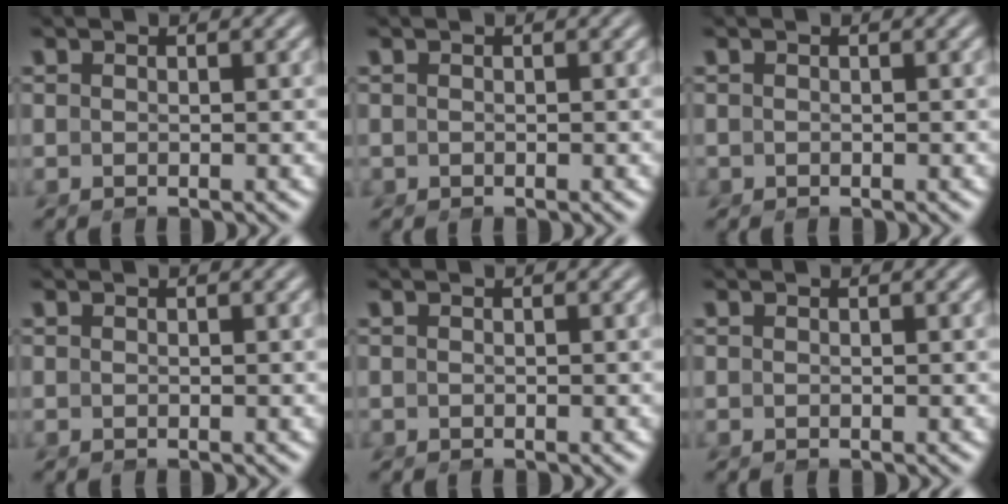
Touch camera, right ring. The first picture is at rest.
{"total": 0.9, "force": [-0.3, 0.8, 0.0], "torque": [-0.006, -0.009, -0.004]}
{"total": 1.0, "force": [-0.5, 0.9, 0.0], "torque": [-0.007, -0.010, -0.007]}
{"total": 0.0}
{"total": 0.6, "force": [-0.2, 0.5, 0.0], "torque": [-0.004, -0.008, -0.003]}
{"total": 0.0}